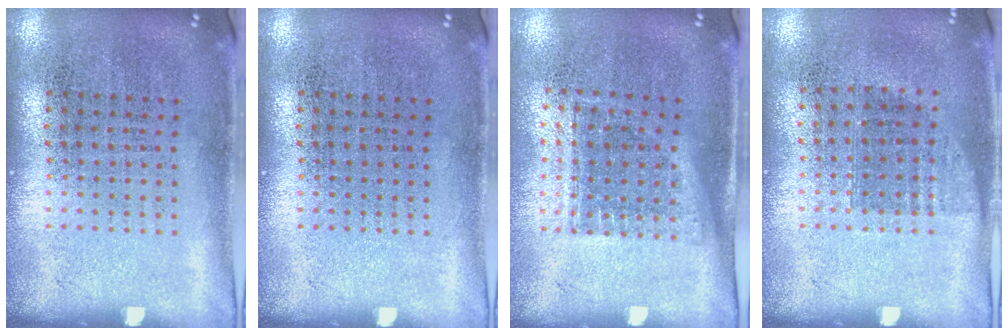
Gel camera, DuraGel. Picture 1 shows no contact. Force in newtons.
{"total": 0.0}
{"total": 1.2, "press": 0.9, "slide": 0.7}
{"total": 0.8, "press": 0.6, "slide": 0.4}